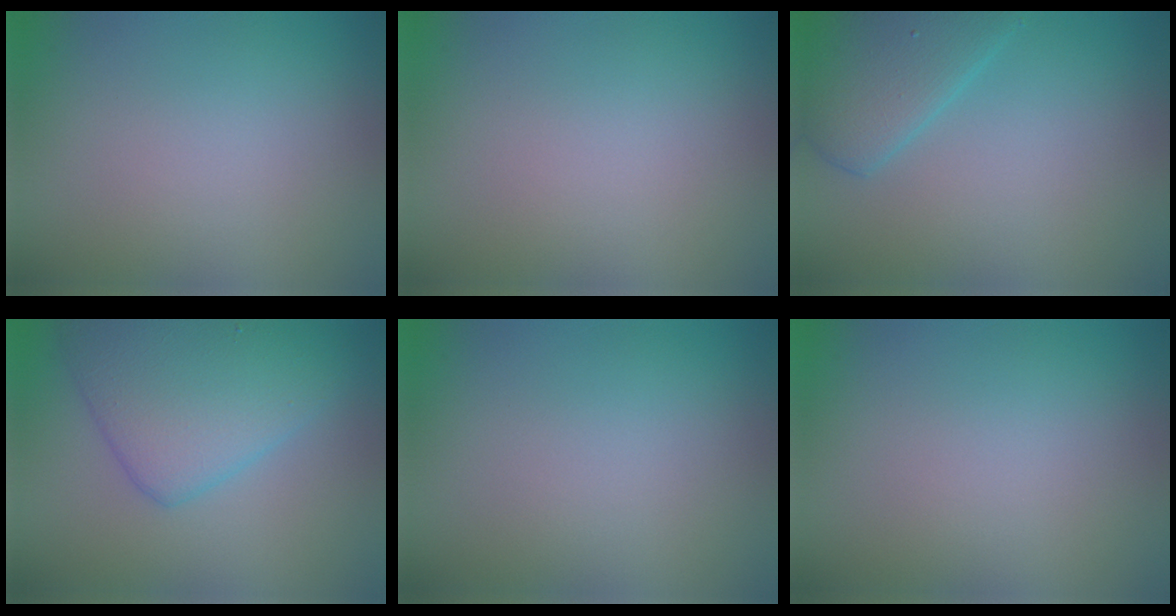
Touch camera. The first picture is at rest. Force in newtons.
{"total": 0.0}
{"total": 5.2, "press": 5.2, "slide": 0.3}
{"total": 6.0, "press": 6.0, "slide": 0.1}
{"total": 0.0}
{"total": 0.0}